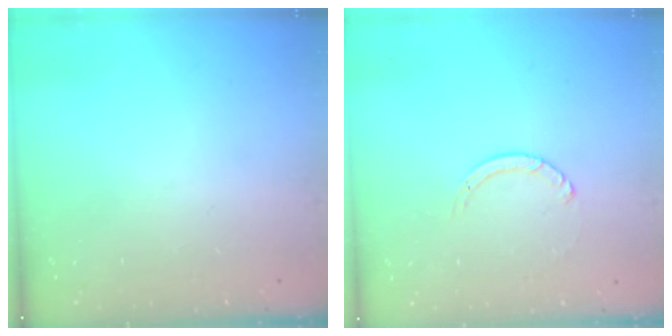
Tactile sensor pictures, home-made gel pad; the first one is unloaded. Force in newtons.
{"total": 1.1, "press": 1.1, "slide": 0.1}